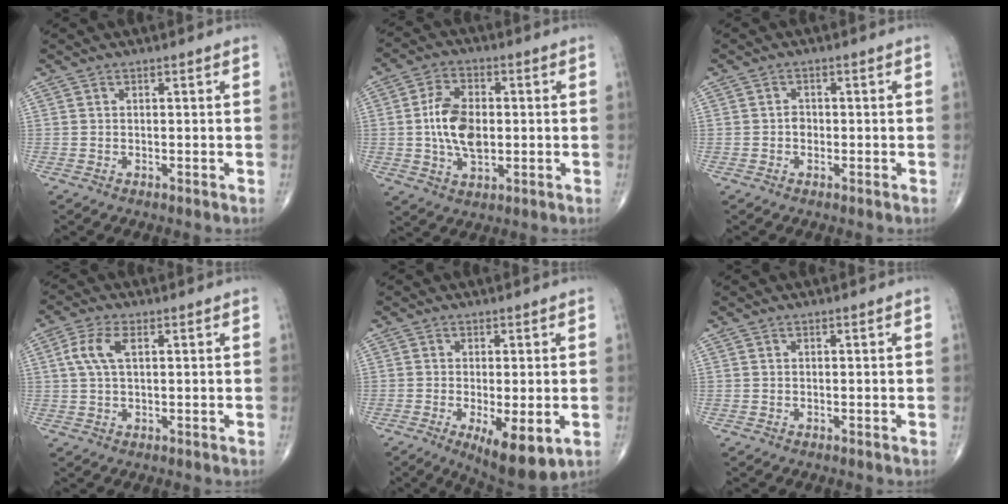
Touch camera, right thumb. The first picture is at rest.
{"total": 10.2, "force": [-0.1, 6.0, 8.2], "torque": [-0.143, 0.004, -0.002]}
{"total": 1.5, "force": [-0.4, 1.3, 0.8], "torque": [-0.003, 0.005, -0.008]}
{"total": 5.3, "force": [1.4, 2.4, 4.5], "torque": [-0.110, 0.012, 0.028]}
{"total": 9.8, "force": [-3.1, 3.3, 8.6], "torque": [-0.129, -0.021, -0.041]}
{"total": 0.0}